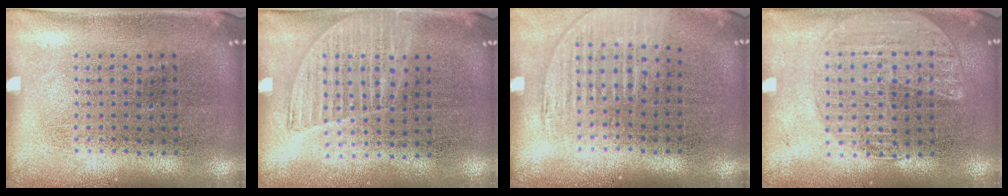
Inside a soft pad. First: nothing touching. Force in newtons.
{"total": 1.3, "press": 1.2, "slide": 0.5}
{"total": 1.2, "press": 1.1, "slide": 0.5}
{"total": 1.6, "press": 1.5, "slide": 0.4}